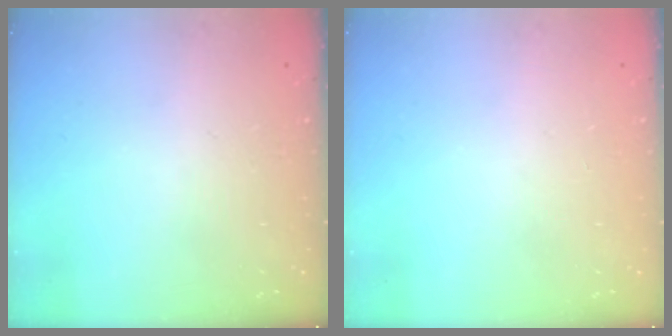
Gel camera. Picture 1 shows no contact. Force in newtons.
{"total": 0.0}